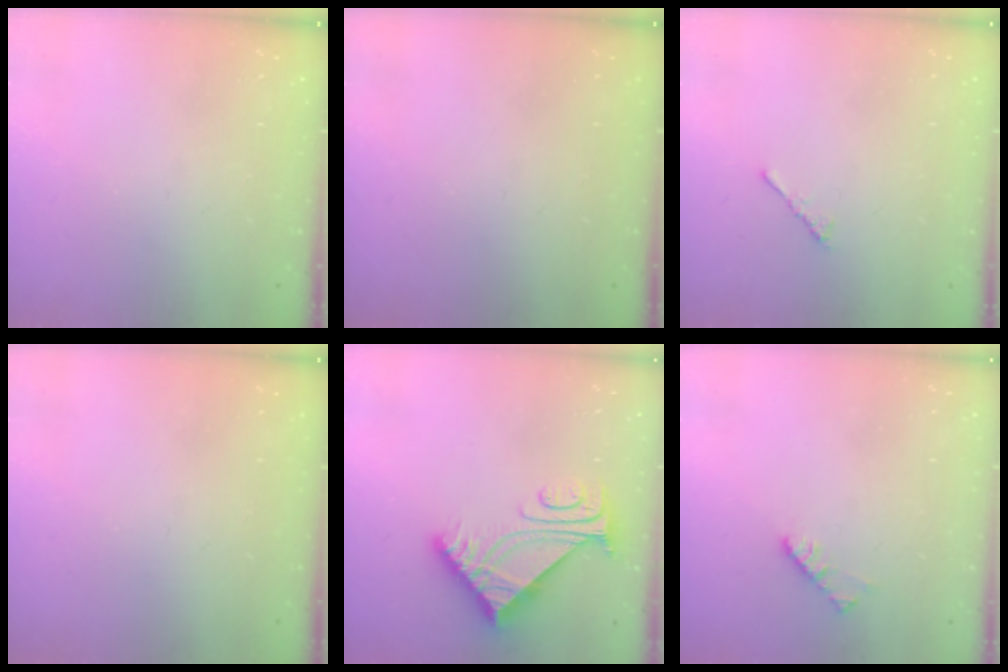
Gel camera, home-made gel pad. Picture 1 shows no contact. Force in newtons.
{"total": 0.0}
{"total": 2.3, "press": 2.2, "slide": 0.6}
{"total": 0.0}
{"total": 7.3, "press": 7.2, "slide": 0.7}
{"total": 4.5, "press": 4.5, "slide": 0.5}